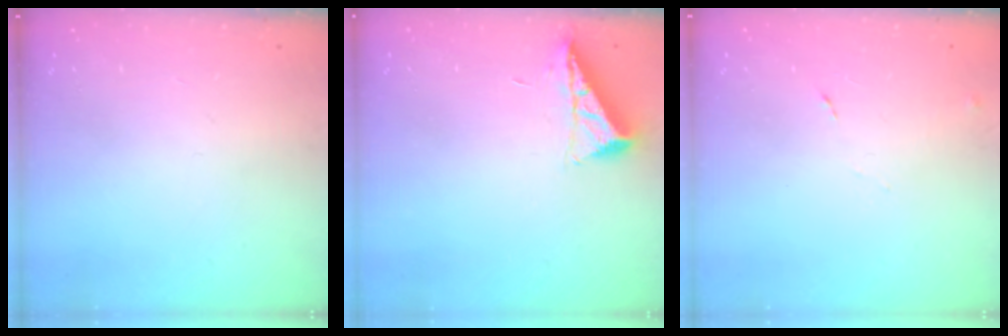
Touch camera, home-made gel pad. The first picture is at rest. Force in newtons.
{"total": 6.5, "press": 6.4, "slide": 0.9}
{"total": 4.1, "press": 4.1, "slide": 0.7}